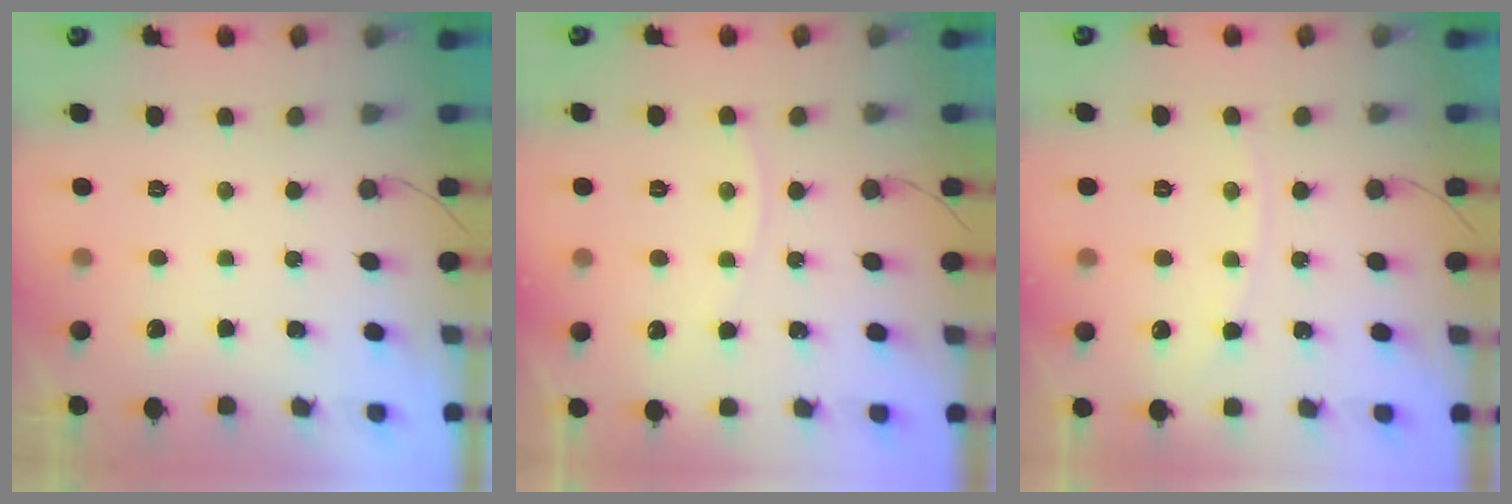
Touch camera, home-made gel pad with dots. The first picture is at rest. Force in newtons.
{"total": 2.8, "press": 2.8, "slide": 0.4}
{"total": 4.9, "press": 4.9, "slide": 0.5}